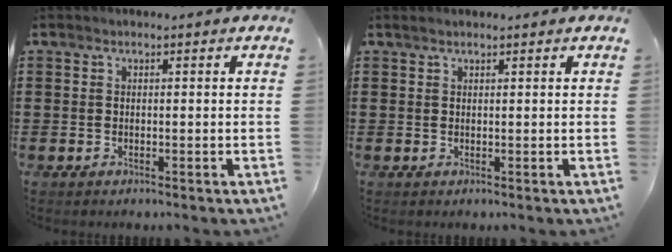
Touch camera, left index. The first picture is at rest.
{"total": 0.0}